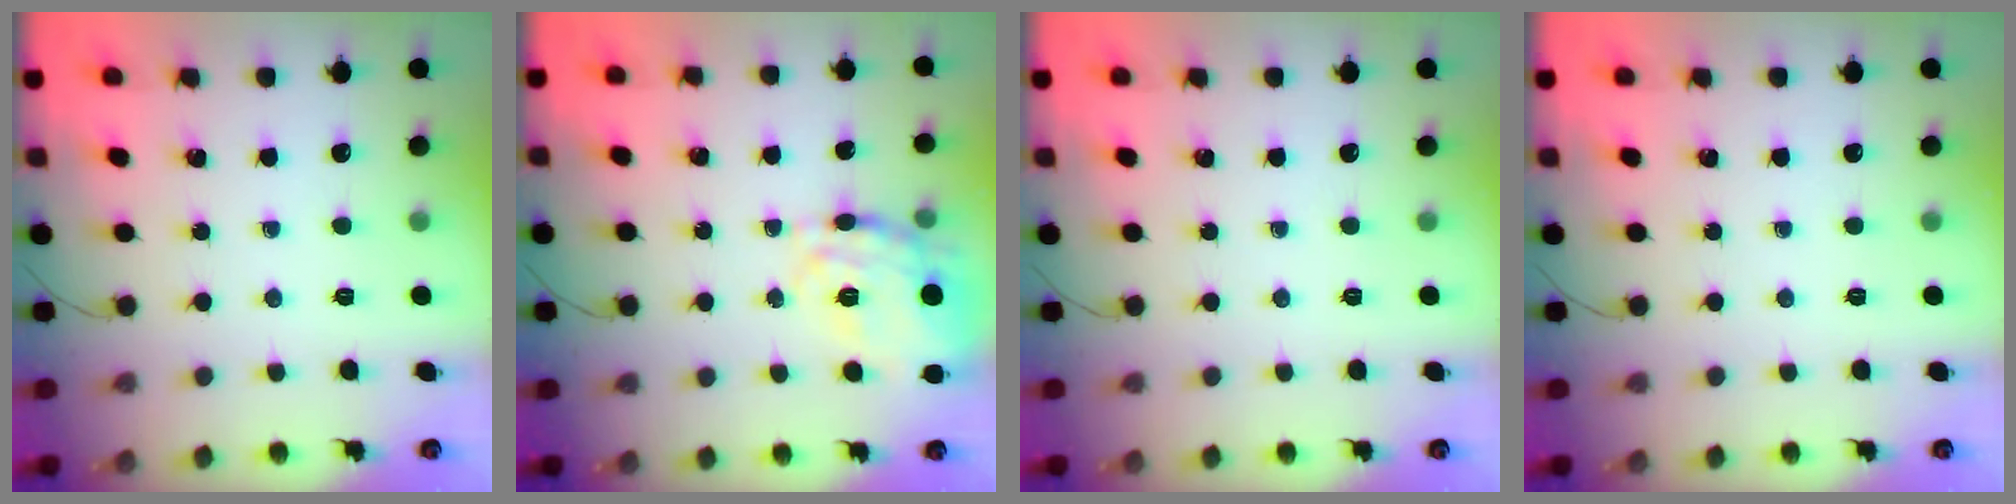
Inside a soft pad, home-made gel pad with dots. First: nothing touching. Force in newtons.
{"total": 21.4, "press": 21.3, "slide": 1.0}
{"total": 0.0}
{"total": 0.0}